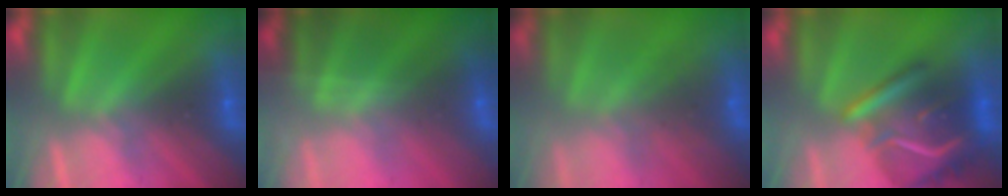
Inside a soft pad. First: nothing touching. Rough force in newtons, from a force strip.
{"total": 1.7}
{"total": 5.9}
{"total": 7.5}